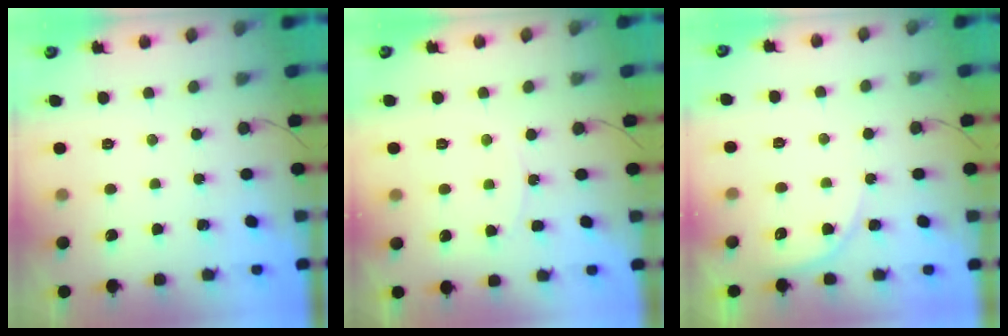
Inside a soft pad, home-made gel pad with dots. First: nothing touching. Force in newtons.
{"total": 7.4, "press": 7.3, "slide": 0.6}
{"total": 5.8, "press": 5.8, "slide": 0.4}